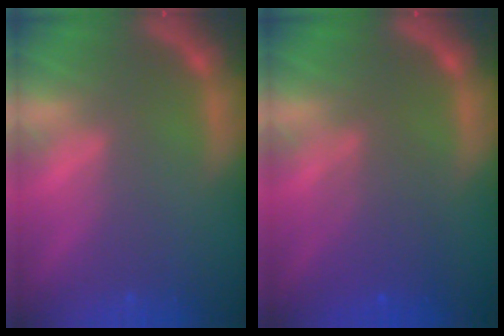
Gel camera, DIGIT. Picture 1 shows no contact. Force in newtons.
{"total": 4.1}